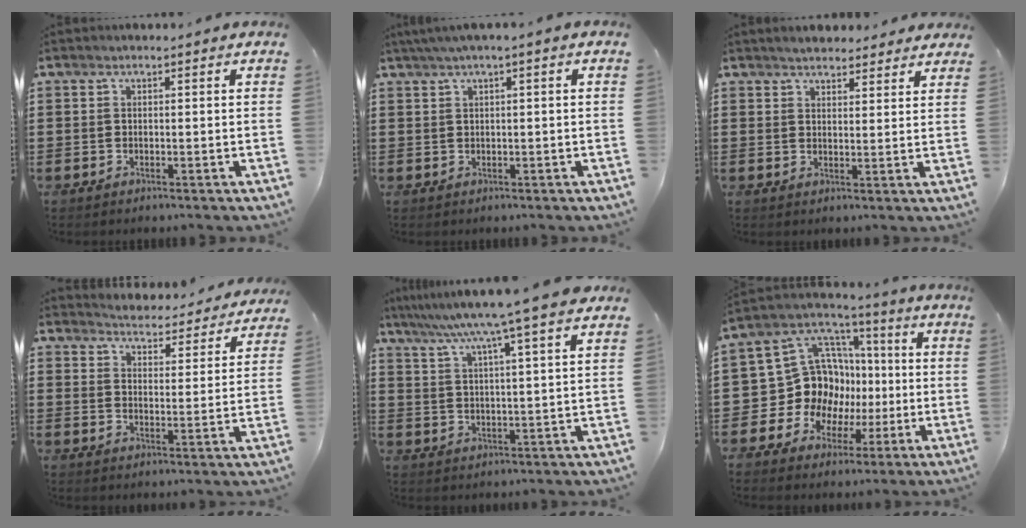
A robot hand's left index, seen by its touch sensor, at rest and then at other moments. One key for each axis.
{"total": 1.7, "fx": 0.1, "fy": 0.0, "fz": 1.7, "tx": -0.028, "ty": -0.003, "tz": 0.003}
{"total": 3.0, "fx": 2.9, "fy": 0.4, "fz": 0.3, "tx": -0.013, "ty": -0.005, "tz": 0.055}
{"total": 4.1, "fx": 4.1, "fy": -0.1, "fz": -0.1, "tx": -0.014, "ty": -0.042, "tz": 0.066}
{"total": 8.2, "fx": 6.4, "fy": -1.3, "fz": 5.0, "tx": -0.116, "ty": -0.029, "tz": 0.104}
{"total": 13.8, "fx": -0.3, "fy": 12.8, "fz": 5.1, "tx": -0.140, "ty": -0.016, "tz": 0.009}